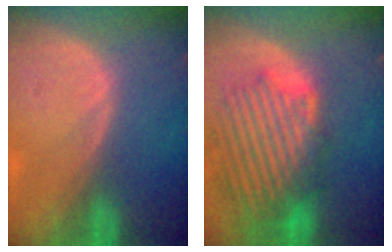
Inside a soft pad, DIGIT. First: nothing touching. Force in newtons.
{"total": 10.3, "press": 10.0, "slide": 2.3}